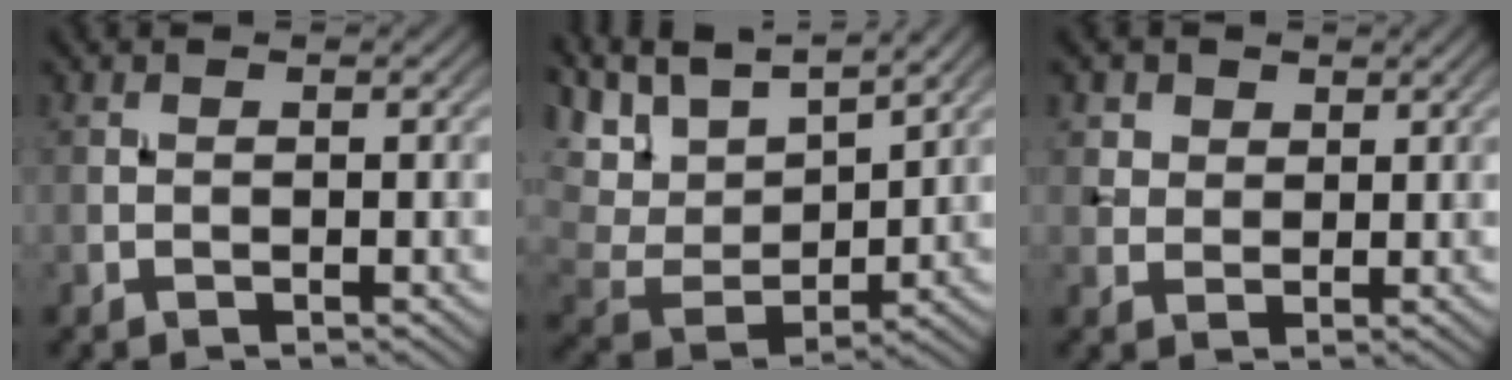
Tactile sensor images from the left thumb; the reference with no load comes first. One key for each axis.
{"total": 10.8, "fx": 7.7, "fy": 3.5, "fz": 6.8, "tx": -0.168, "ty": 0.002, "tz": 0.134}
{"total": 3.4, "fx": 2.0, "fy": 2.5, "fz": 1.1, "tx": -0.035, "ty": -0.009, "tz": 0.047}